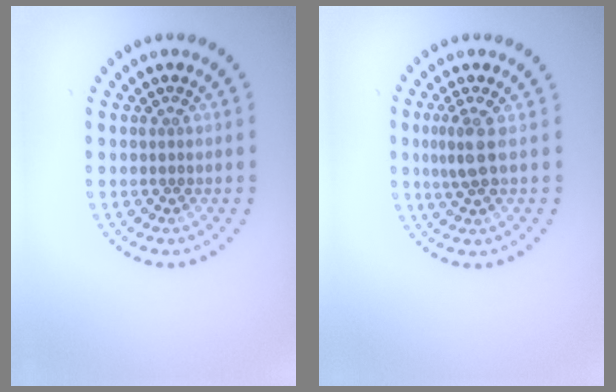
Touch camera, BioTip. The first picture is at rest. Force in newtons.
{"total": 2.2, "press": 1.8, "slide": 1.1}